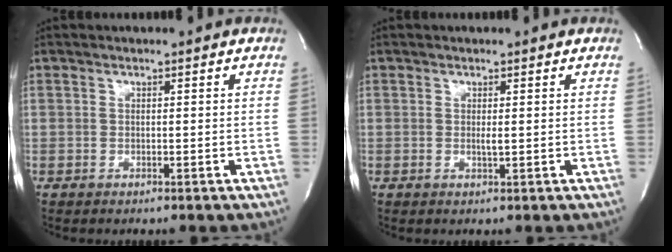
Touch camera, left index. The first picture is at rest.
{"total": 0.9, "force": [-0.1, 0.1, 0.8], "torque": [-0.023, -0.006, -0.003]}